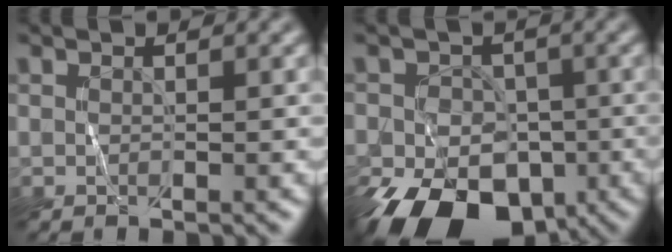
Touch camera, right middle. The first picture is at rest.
{"total": 14.2, "force": [-7.9, 9.5, 6.9], "torque": [-0.089, -0.032, -0.141]}